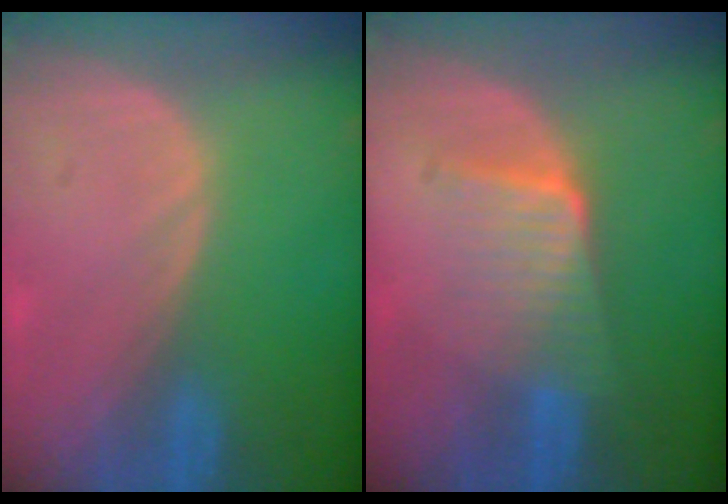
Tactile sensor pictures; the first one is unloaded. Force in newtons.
{"total": 6.7, "press": 6.0, "slide": 3.1}